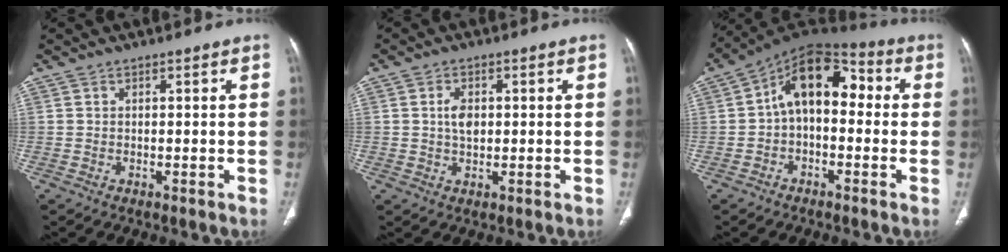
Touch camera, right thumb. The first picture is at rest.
{"total": 3.5, "force": [0.4, 2.3, 2.6], "torque": [-0.041, 0.001, 0.006]}
{"total": 12.5, "force": [0.3, 8.0, 9.6], "torque": [-0.112, 0.047, -0.012]}